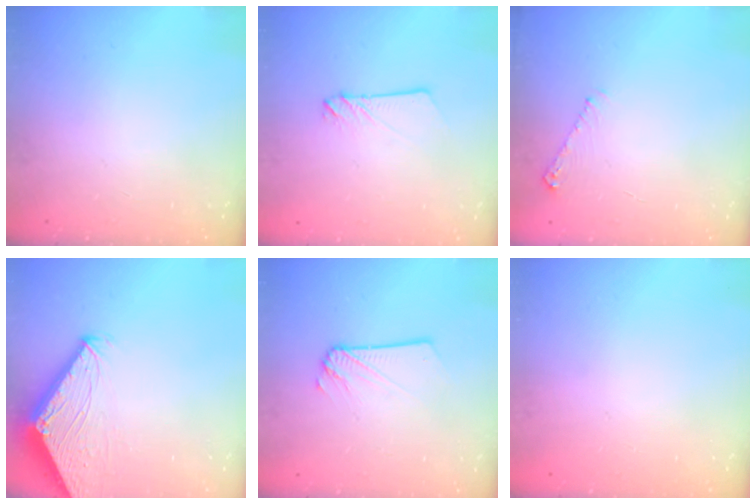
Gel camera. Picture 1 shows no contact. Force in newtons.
{"total": 2.3, "press": 2.3, "slide": 0.3}
{"total": 4.7, "press": 4.7, "slide": 0.7}
{"total": 4.7, "press": 4.7, "slide": 0.1}
{"total": 2.1, "press": 2.1, "slide": 0.3}
{"total": 0.0}